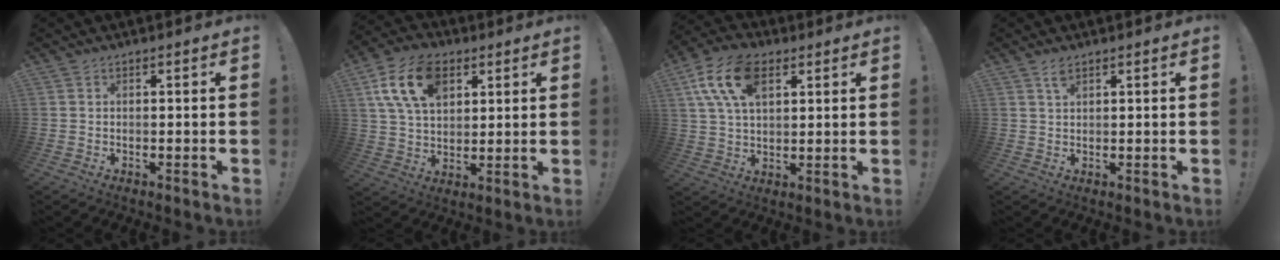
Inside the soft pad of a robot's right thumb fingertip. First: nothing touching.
{"total": 16.4, "force": [7.1, 10.5, 10.4], "torque": [-0.195, -0.014, 0.136]}
{"total": 14.9, "force": [6.3, 8.6, 10.4], "torque": [-0.197, -0.005, 0.117]}
{"total": 2.6, "force": [1.5, 1.0, 1.8], "torque": [-0.029, -0.003, 0.025]}